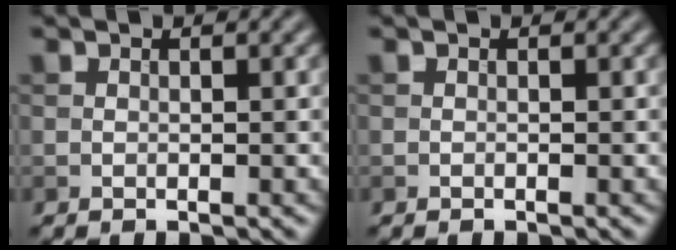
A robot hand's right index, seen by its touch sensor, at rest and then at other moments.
{"total": 0.0}